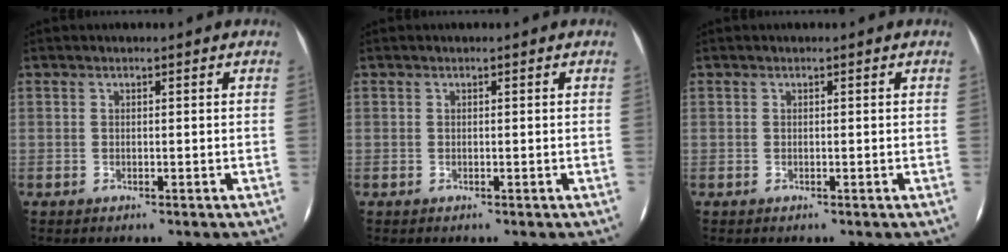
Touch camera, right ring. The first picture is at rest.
{"total": 0.0}
{"total": 0.0}